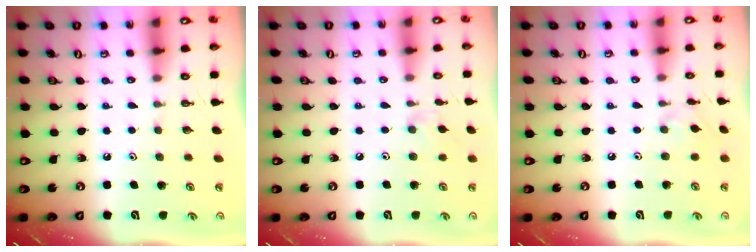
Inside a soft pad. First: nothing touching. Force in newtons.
{"total": 5.9, "press": 5.8, "slide": 0.8}
{"total": 2.2, "press": 2.1, "slide": 0.5}